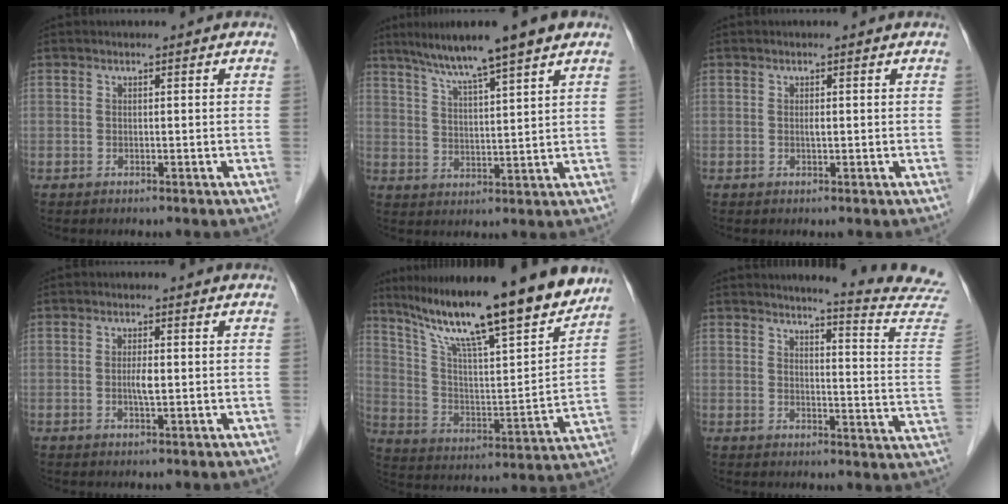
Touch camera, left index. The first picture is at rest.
{"total": 10.6, "force": [7.9, -0.1, 7.1], "torque": [-0.114, 0.017, 0.125]}
{"total": 0.6, "force": [-0.2, 0.0, 0.6], "torque": [-0.014, -0.005, -0.005]}
{"total": 2.0, "force": [-0.4, 0.2, 2.0], "torque": [-0.039, -0.005, -0.006]}
{"total": 22.2, "force": [18.2, 1.5, 12.6], "torque": [-0.212, -0.021, 0.288]}
{"total": 15.1, "force": [14.6, -1.2, 3.6], "torque": [-0.040, -0.125, 0.143]}